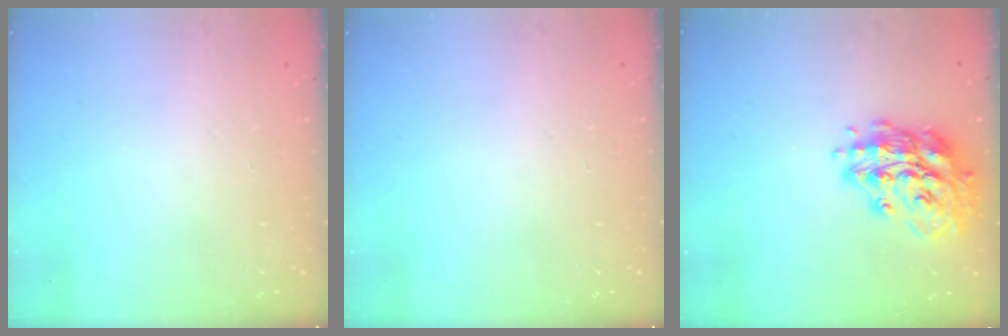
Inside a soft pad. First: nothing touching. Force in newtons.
{"total": 0.0}
{"total": 16.1, "press": 15.9, "slide": 2.1}